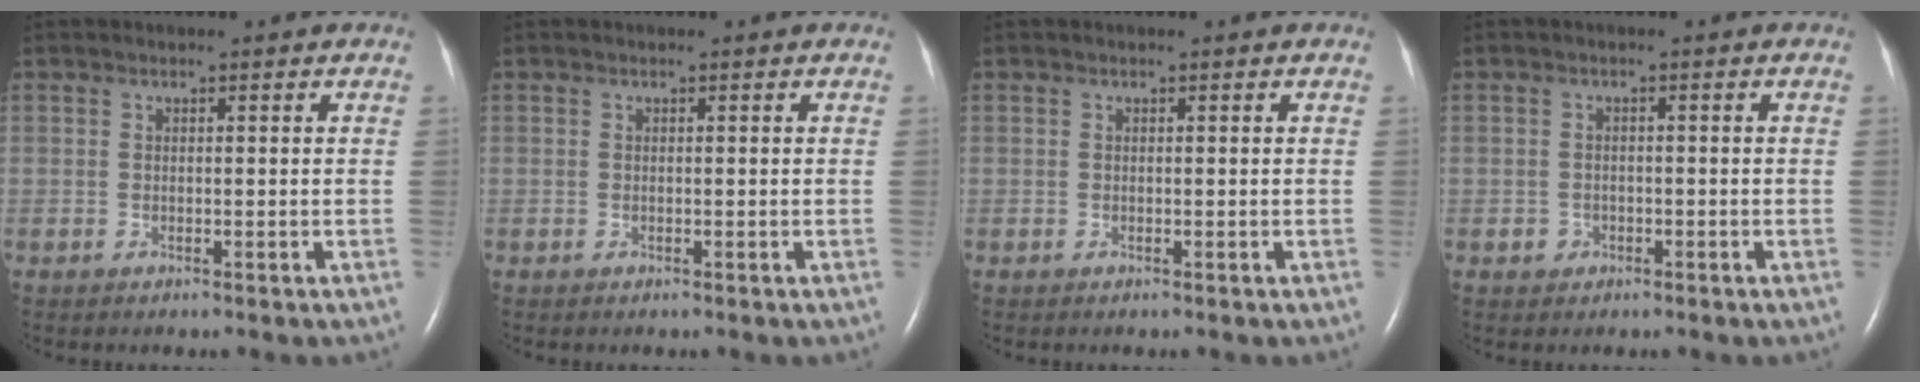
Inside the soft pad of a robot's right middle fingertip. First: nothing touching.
{"total": 0.0}
{"total": 0.0}
{"total": 1.4, "force": [-0.7, 1.2, 0.2], "torque": [-0.001, 0.006, -0.010]}